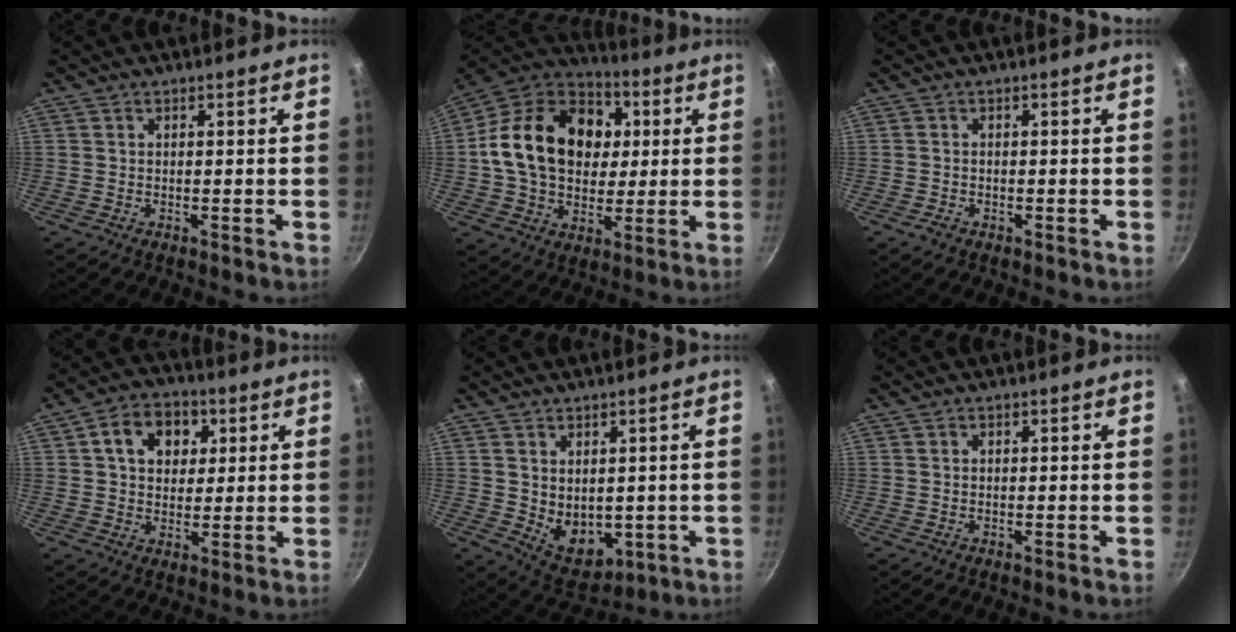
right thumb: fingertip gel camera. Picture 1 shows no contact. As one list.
[{"total": 23.8, "force": [3.5, 17.6, 15.6], "torque": [-0.239, 0.023, 0.051]}, {"total": 1.5, "force": [-0.9, 0.9, 0.7], "torque": [-0.015, 0.007, -0.017]}, {"total": 10.1, "force": [3.2, 7.7, 5.8], "torque": [-0.065, 0.004, 0.042]}, {"total": 8.3, "force": [0.7, 6.0, 5.7], "torque": [-0.064, -0.022, 0.035]}, {"total": 0.0}]